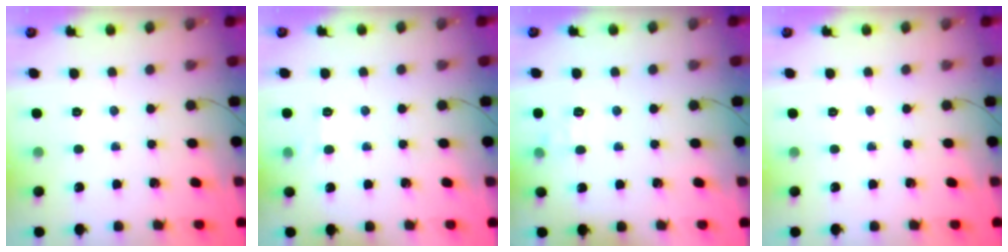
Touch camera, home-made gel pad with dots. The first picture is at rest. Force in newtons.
{"total": 5.6, "press": 5.4, "slide": 1.7}
{"total": 7.8, "press": 7.6, "slide": 1.7}
{"total": 0.0}